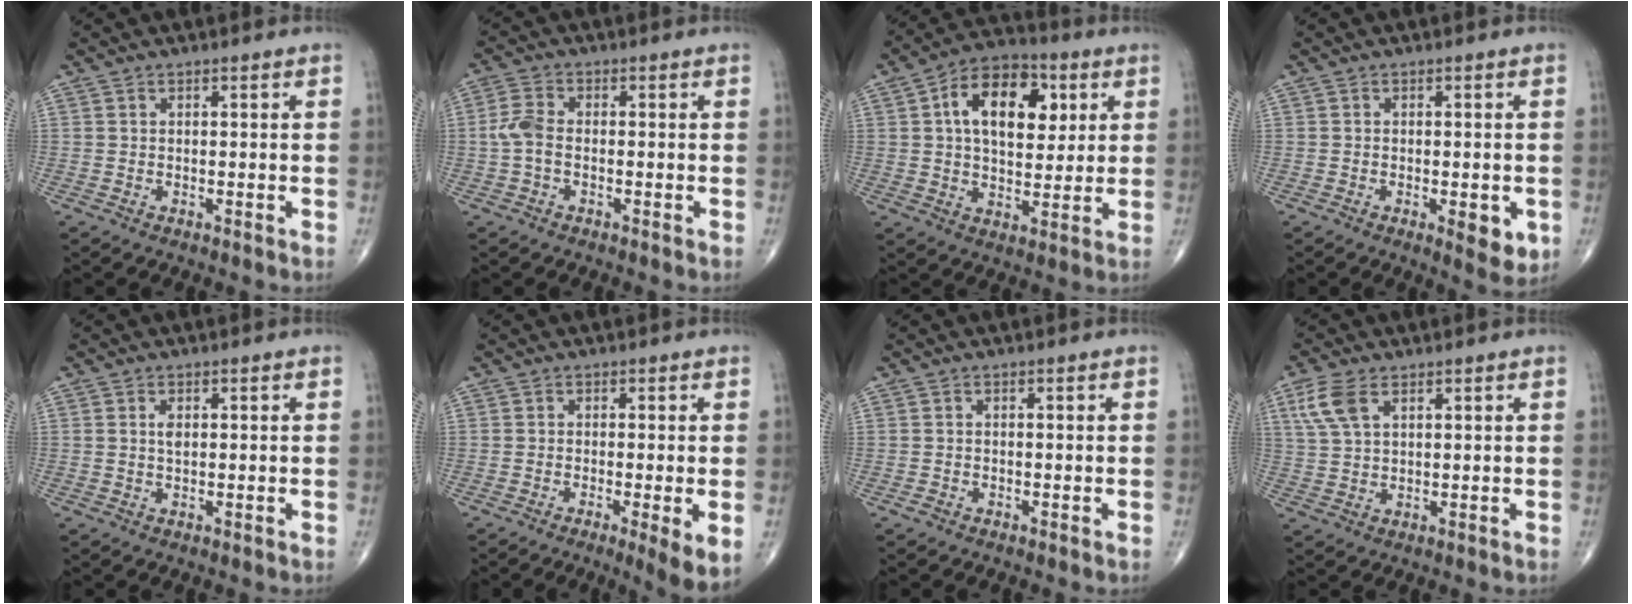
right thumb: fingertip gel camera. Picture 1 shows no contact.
{"total": 4.3, "force": [-0.7, 2.5, 3.4], "torque": [-0.080, 0.012, -0.020]}
{"total": 15.4, "force": [4.2, 9.3, 11.6], "torque": [-0.156, 0.003, 0.063]}
{"total": 5.5, "force": [-1.6, 2.2, 4.8], "torque": [-0.051, -0.008, -0.016]}
{"total": 1.6, "force": [0.3, 0.9, 1.4], "torque": [-0.025, -0.001, 0.005]}
{"total": 5.7, "force": [-1.7, 0.8, 5.3], "torque": [-0.089, -0.018, -0.029]}
{"total": 0.8, "force": [-0.6, 0.6, 0.2], "torque": [-0.004, 0.004, -0.011]}
{"total": 6.1, "force": [2.8, 3.2, 4.4], "torque": [-0.107, 0.003, 0.062]}